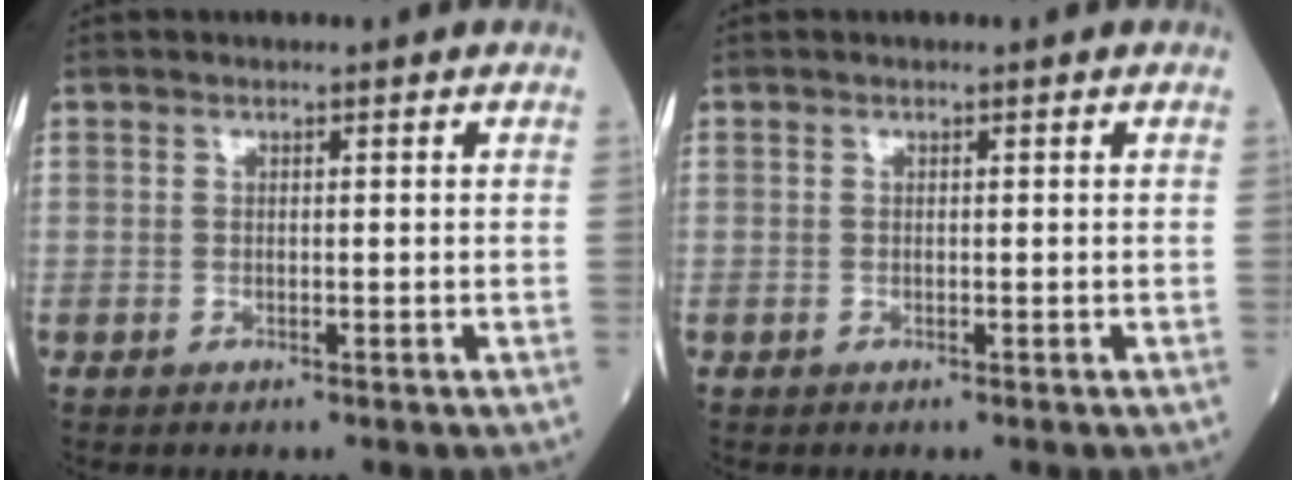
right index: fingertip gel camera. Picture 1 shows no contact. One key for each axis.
{"total": 0.0}